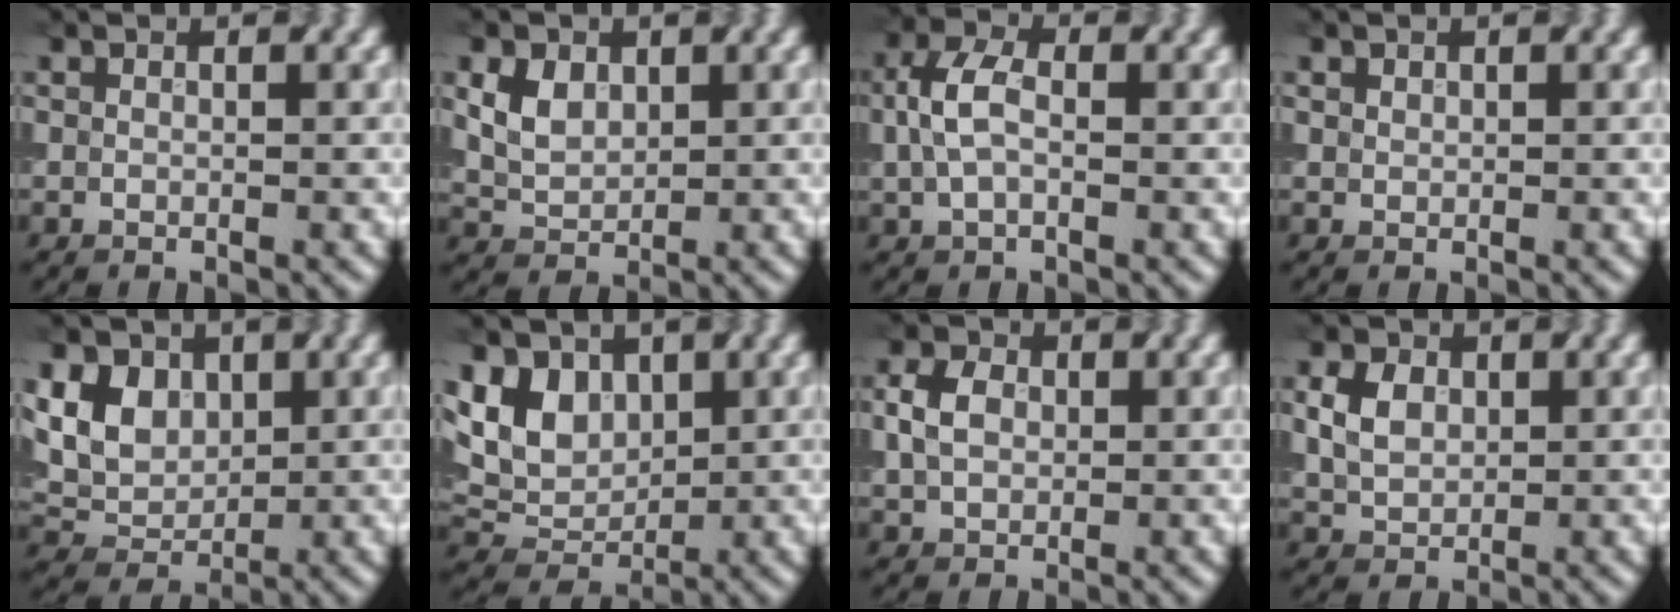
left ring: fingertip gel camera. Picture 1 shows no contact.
{"total": 3.1, "force": [1.0, 2.2, 2.0], "torque": [-0.048, 0.006, 0.021]}
{"total": 3.8, "force": [0.0, 2.3, 3.1], "torque": [-0.076, 0.013, 0.001]}
{"total": 0.9, "force": [0.6, 0.6, 0.3], "torque": [-0.009, 0.003, 0.014]}
{"total": 7.7, "force": [2.7, 5.9, 4.3], "torque": [-0.099, 0.022, 0.056]}
{"total": 5.8, "force": [1.8, 4.2, 3.5], "torque": [-0.079, 0.006, 0.034]}
{"total": 3.3, "force": [0.2, 2.4, 2.2], "torque": [-0.054, 0.011, 0.008]}
{"total": 3.1, "force": [0.7, 2.3, 2.1], "torque": [-0.050, 0.008, 0.019]}